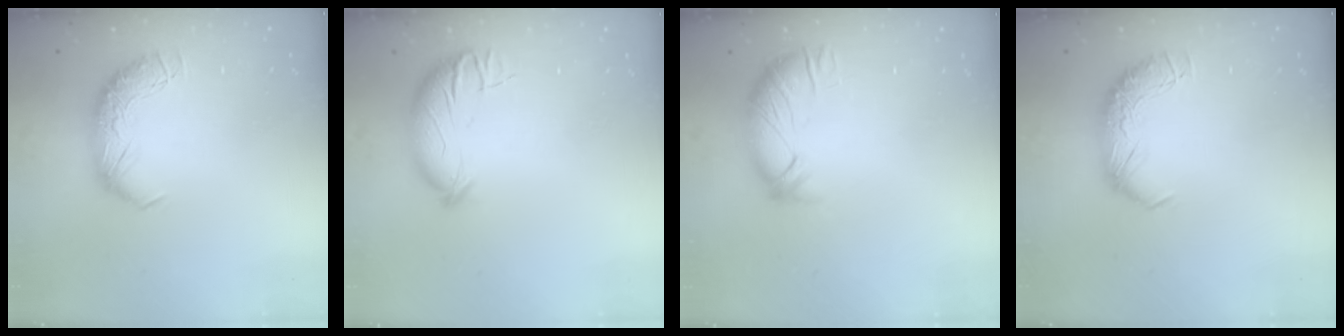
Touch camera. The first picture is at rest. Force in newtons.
{"total": 4.5, "press": 4.3, "slide": 1.3}
{"total": 3.7, "press": 3.4, "slide": 1.3}
{"total": 0.0}